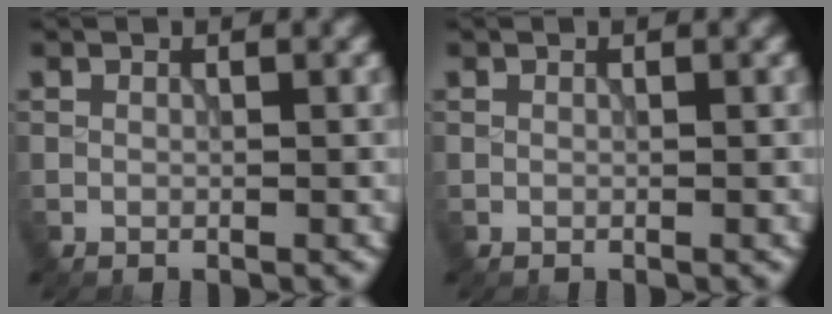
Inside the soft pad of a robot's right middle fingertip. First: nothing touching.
{"total": 0.0}